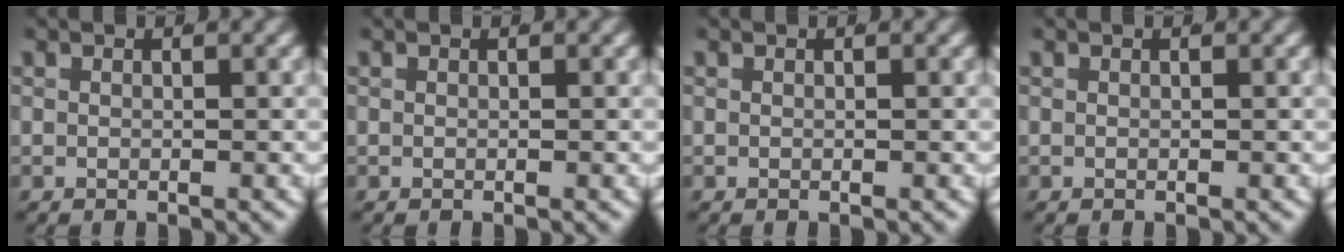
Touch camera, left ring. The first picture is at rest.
{"total": 0.0}
{"total": 0.0}
{"total": 0.0}